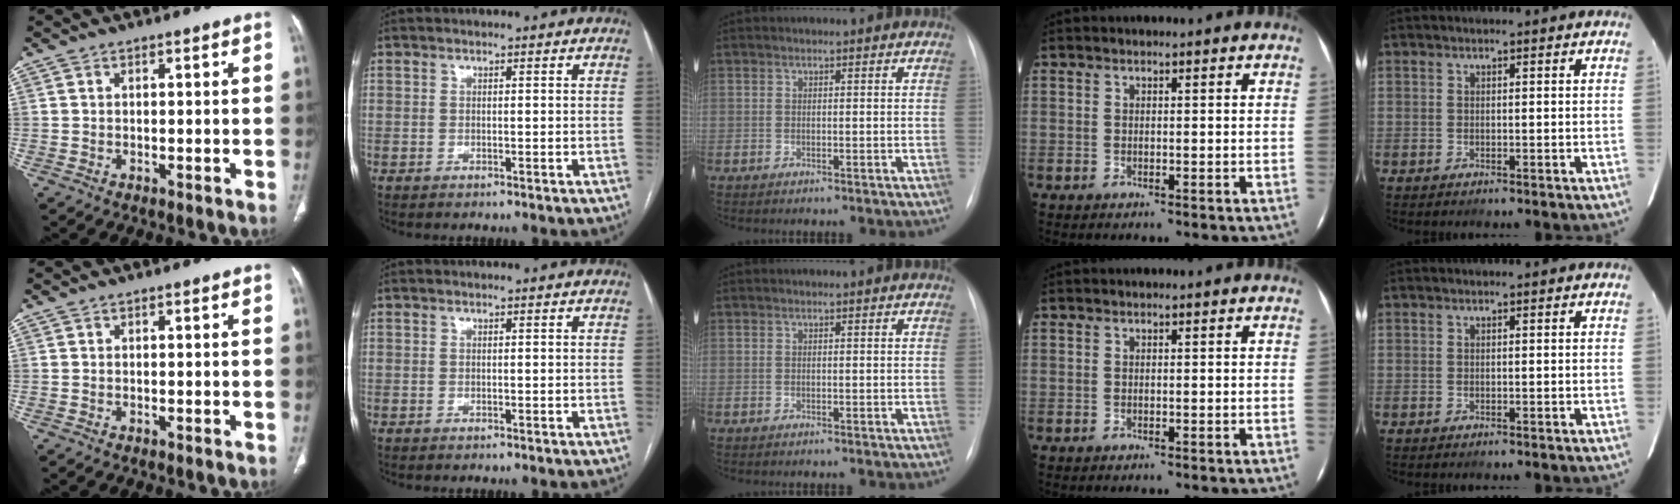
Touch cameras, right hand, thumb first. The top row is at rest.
{}